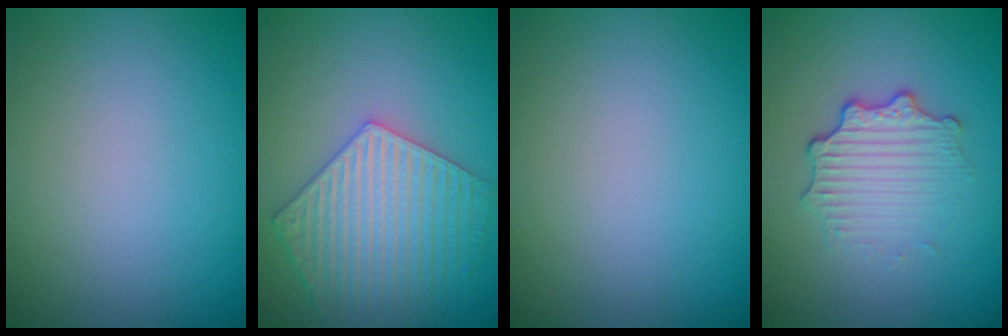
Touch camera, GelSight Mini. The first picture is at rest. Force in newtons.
{"total": 5.9, "press": 5.1, "slide": 3.0}
{"total": 0.0}
{"total": 3.5, "press": 2.5, "slide": 2.4}